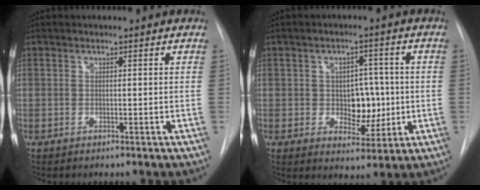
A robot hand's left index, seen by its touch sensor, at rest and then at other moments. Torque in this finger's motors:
{"motor_torque": [0.45, -0.13, 0.21, 0.03]}